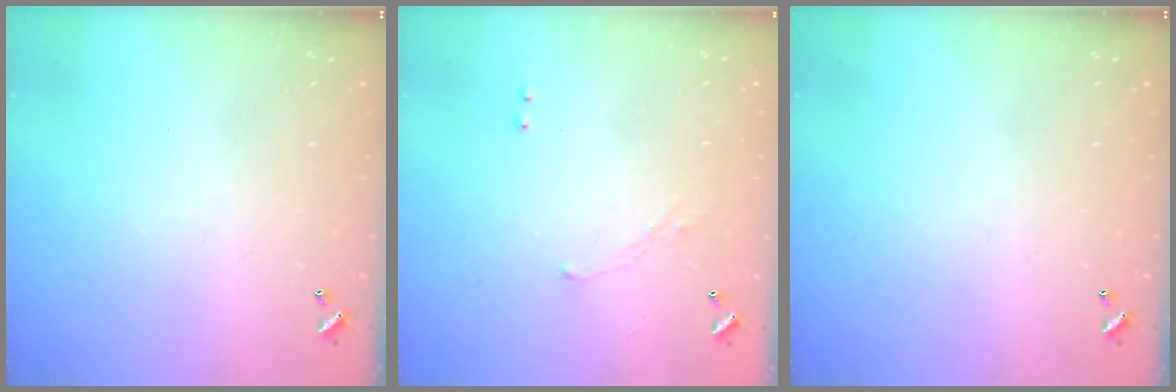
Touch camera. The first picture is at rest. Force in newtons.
{"total": 0.8, "press": 0.6, "slide": 0.5}
{"total": 0.0}